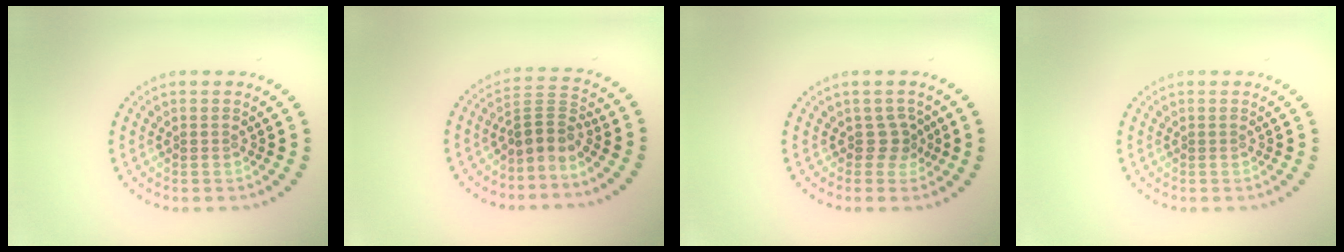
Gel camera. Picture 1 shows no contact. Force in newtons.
{"total": 2.8, "press": 2.0, "slide": 1.9}
{"total": 1.8, "press": 1.1, "slide": 1.4}
{"total": 0.0}